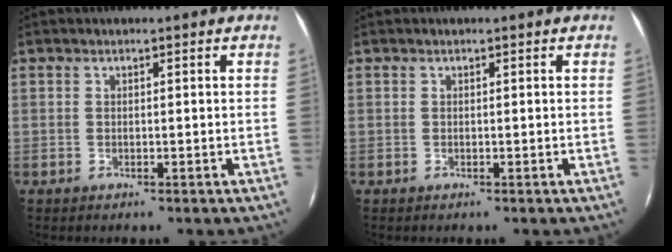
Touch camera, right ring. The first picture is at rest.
{"total": 0.0}